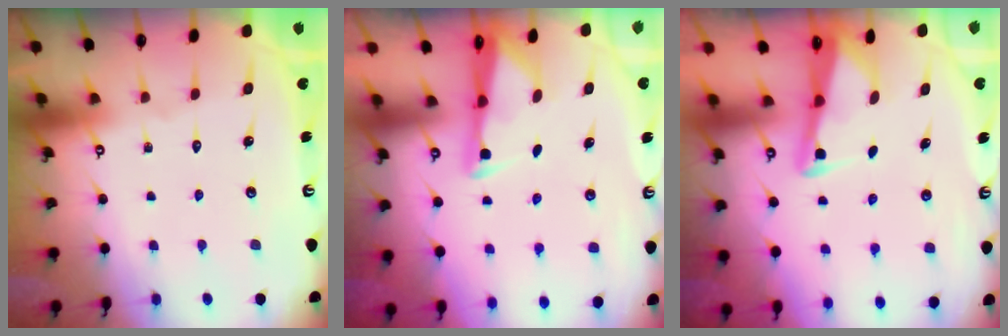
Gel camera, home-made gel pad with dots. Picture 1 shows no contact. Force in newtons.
{"total": 2.8, "press": 2.8, "slide": 0.4}
{"total": 2.9, "press": 2.9, "slide": 0.3}